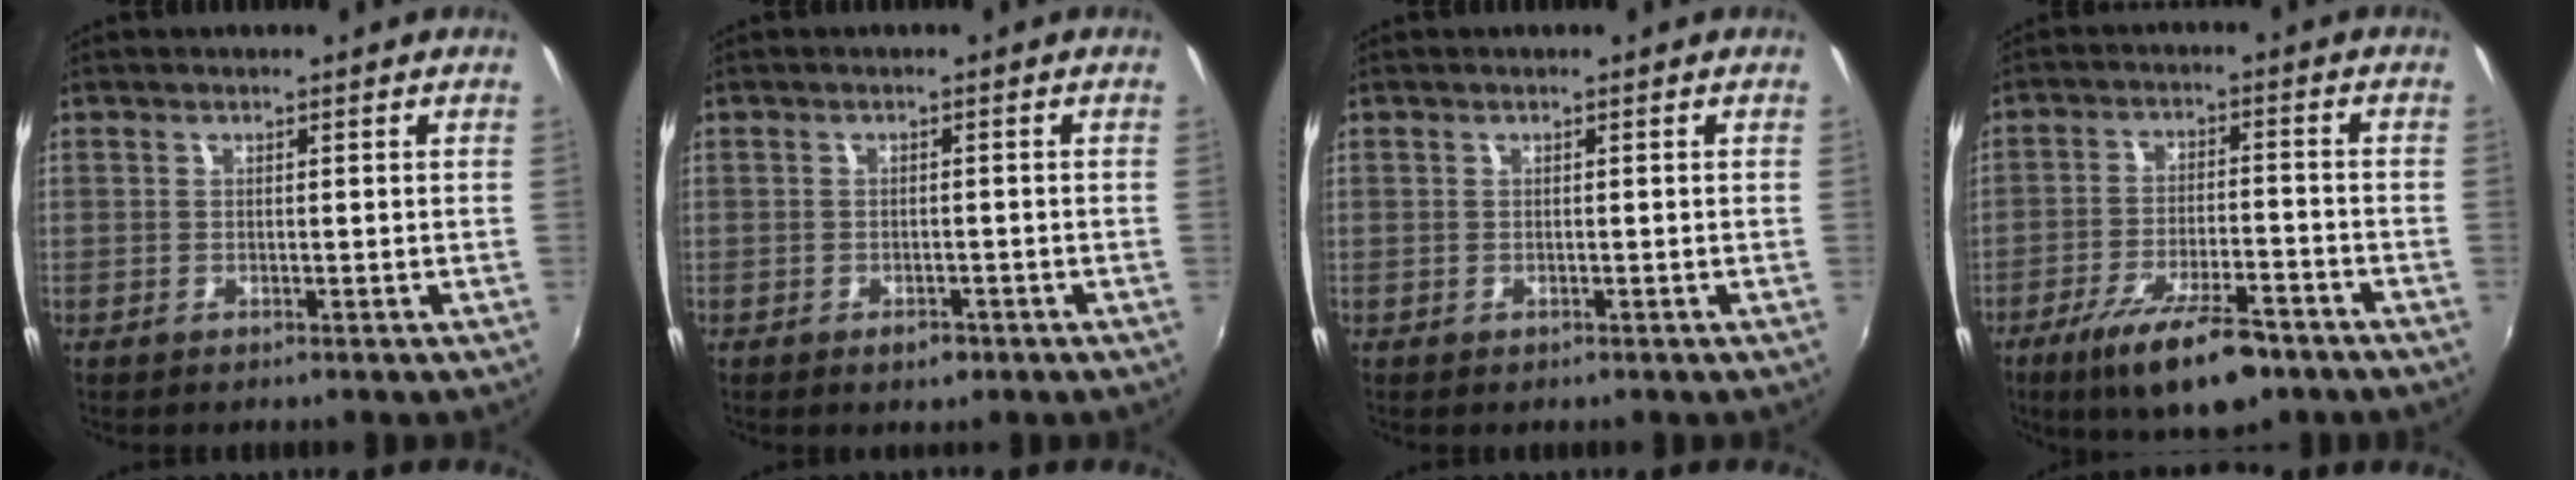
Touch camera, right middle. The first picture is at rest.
{"total": 2.3, "force": [-1.4, 1.5, 1.1], "torque": [-0.019, -0.003, -0.019]}
{"total": 0.0}
{"total": 13.4, "force": [-9.2, 4.0, 8.9], "torque": [-0.178, -0.023, -0.151]}